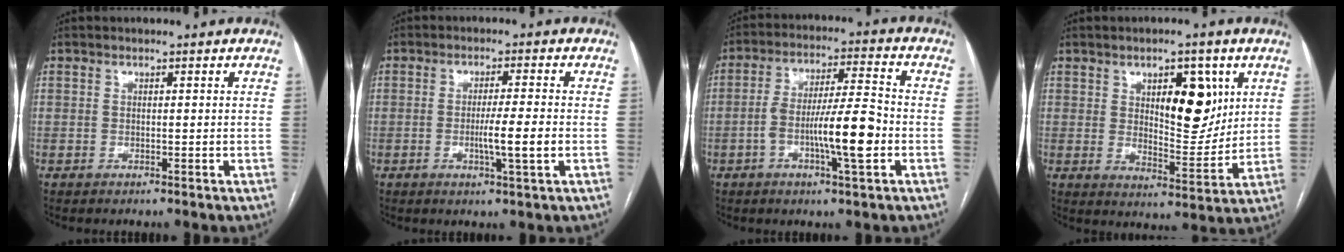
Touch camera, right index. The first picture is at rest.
{"total": 5.4, "force": [-1.2, -0.4, 5.3], "torque": [-0.089, -0.009, -0.021]}
{"total": 11.2, "force": [-3.1, 1.1, 10.7], "torque": [-0.189, 0.009, -0.056]}
{"total": 9.8, "force": [3.7, 3.9, 8.2], "torque": [-0.118, -0.001, 0.063]}